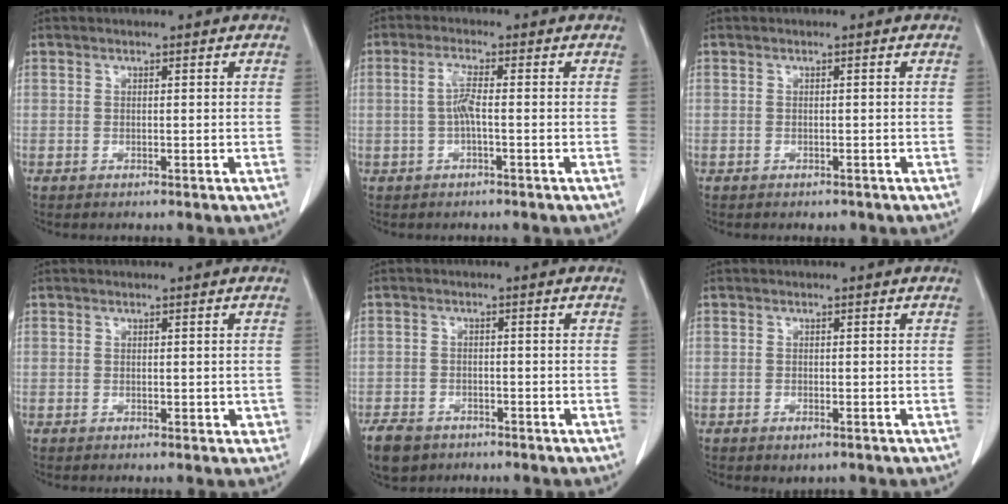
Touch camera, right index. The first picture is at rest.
{"total": 3.1, "force": [-0.3, 0.2, 3.1], "torque": [-0.063, 0.005, -0.006]}
{"total": 1.2, "force": [-1.0, 0.5, 0.4], "torque": [-0.006, -0.001, -0.010]}
{"total": 1.7, "force": [-0.2, 1.1, 1.2], "torque": [-0.008, 0.004, 0.000]}
{"total": 5.7, "force": [-4.2, 3.4, 1.9], "torque": [-0.041, -0.003, -0.067]}
{"total": 1.3, "force": [-0.8, 0.7, 0.9], "torque": [-0.015, -0.002, -0.004]}